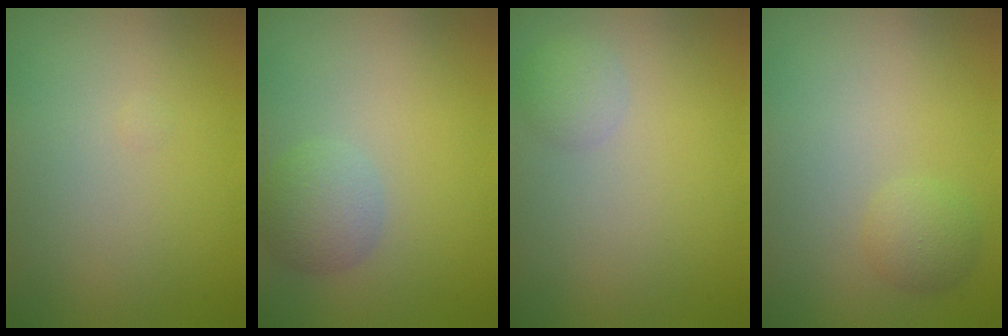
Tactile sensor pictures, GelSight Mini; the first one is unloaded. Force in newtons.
{"total": 2.7, "press": 2.7, "slide": 0.1}
{"total": 1.5, "press": 1.5, "slide": 0.1}
{"total": 1.6, "press": 1.6, "slide": 0.1}